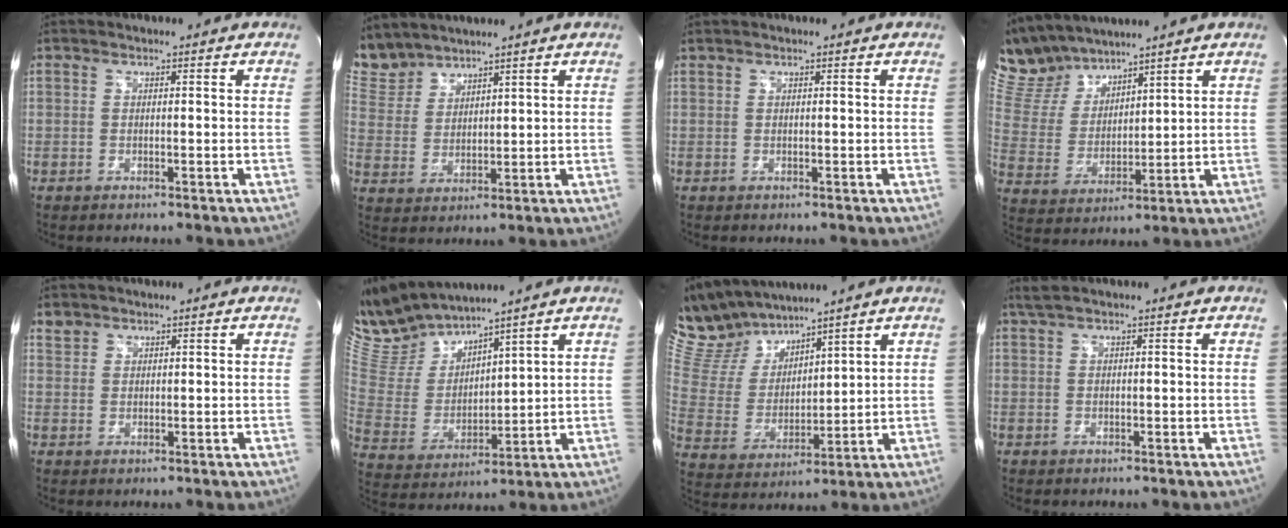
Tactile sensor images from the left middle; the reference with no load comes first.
{"total": 6.6, "force": [6.4, 1.7, 0.0], "torque": [-0.011, 0.009, 0.146]}
{"total": 0.0}
{"total": 10.5, "force": [9.7, 3.2, 2.2], "torque": [-0.067, 0.018, 0.208]}
{"total": 1.8, "force": [1.5, 1.1, -0.1], "torque": [0.005, 0.009, 0.026]}
{"total": 11.6, "force": [11.2, 1.4, 3.0], "torque": [-0.081, 0.002, 0.242]}
{"total": 12.5, "force": [11.5, 3.7, 3.2], "torque": [-0.088, 0.020, 0.241]}
{"total": 1.8, "force": [1.5, -0.2, 1.1], "torque": [-0.029, 0.020, 0.032]}